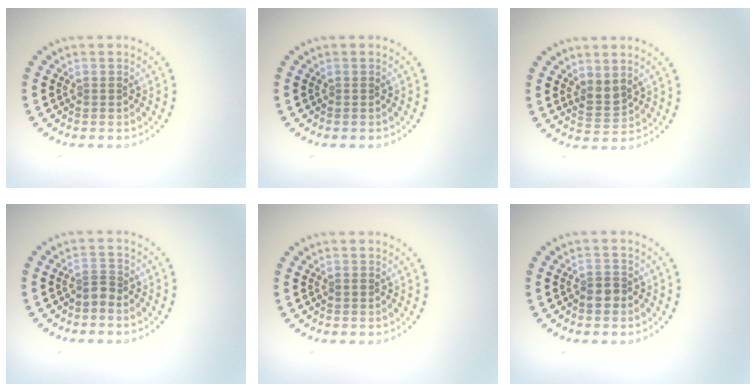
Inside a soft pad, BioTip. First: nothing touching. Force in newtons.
{"total": 0.0}
{"total": 1.8, "press": 1.5, "slide": 1.0}
{"total": 1.2, "press": 0.8, "slide": 0.9}
{"total": 0.5, "press": 0.5, "slide": 0.2}
{"total": 1.6, "press": 1.5, "slide": 0.7}